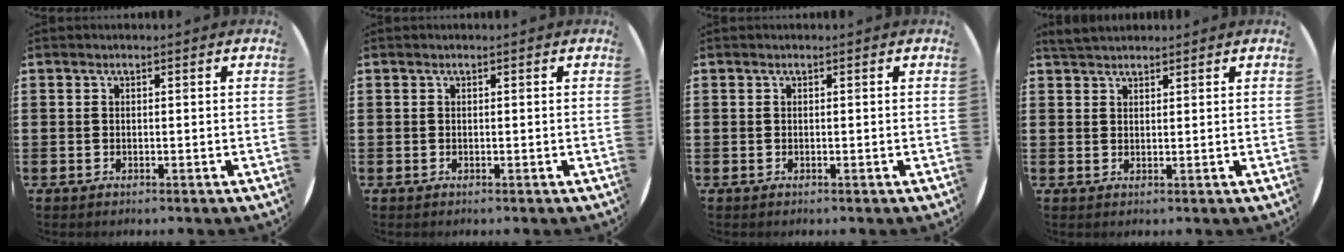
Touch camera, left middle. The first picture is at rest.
{"total": 0.0}
{"total": 0.0}
{"total": 2.5, "force": [2.3, 0.6, 0.5], "torque": [-0.014, 0.001, 0.045]}